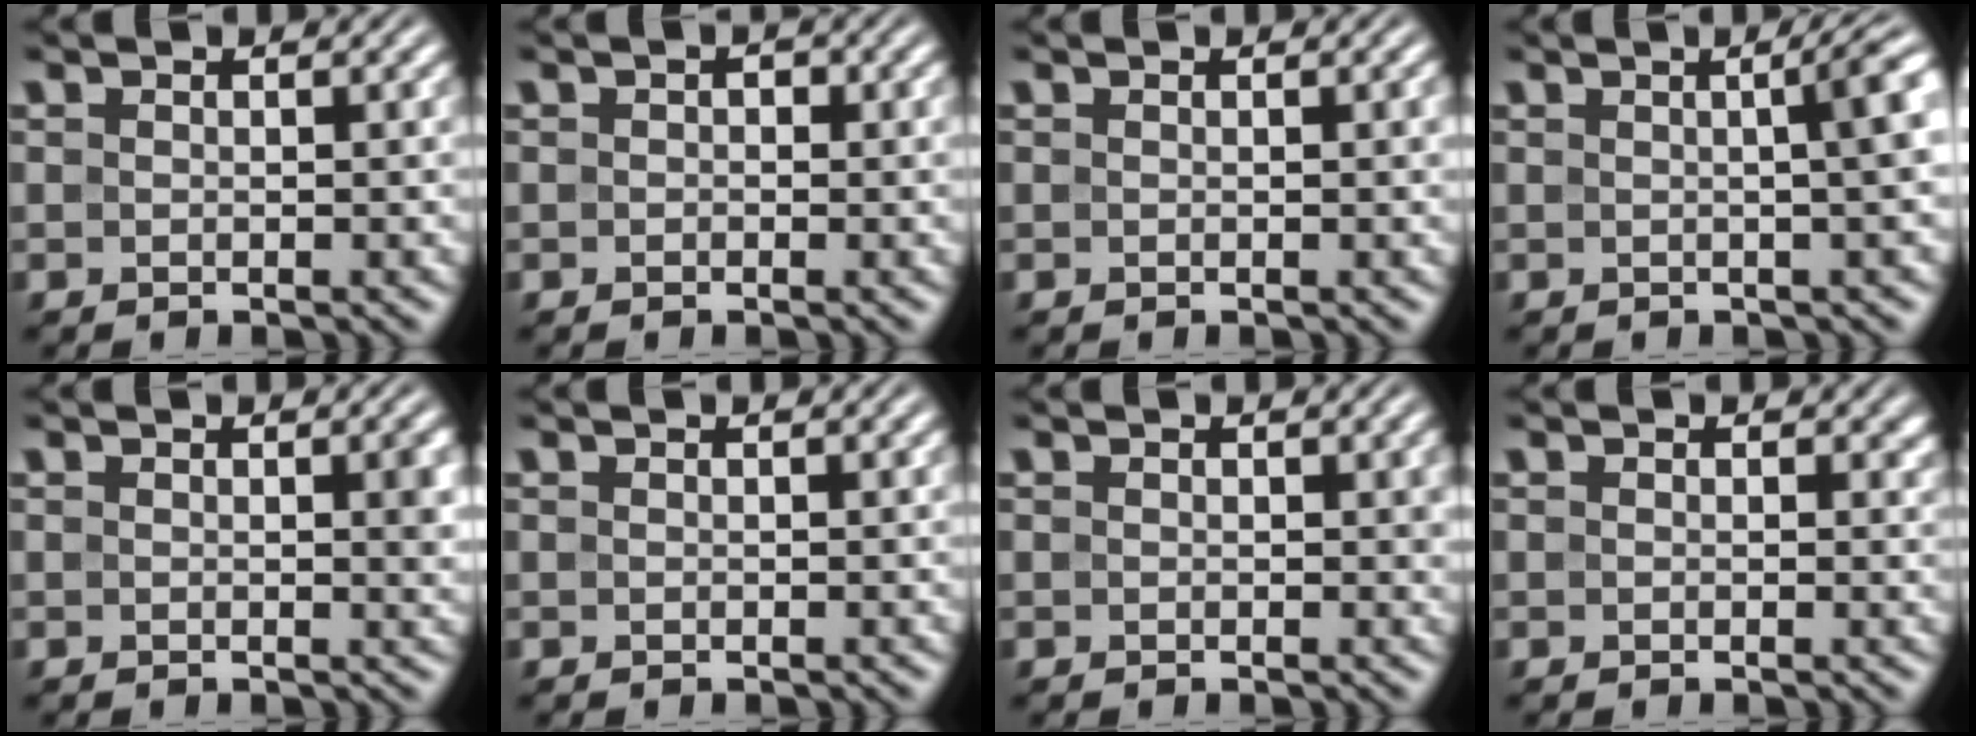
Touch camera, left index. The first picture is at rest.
{"total": 0.8, "force": [0.0, 0.6, 0.6], "torque": [-0.006, -0.001, -0.002]}
{"total": 0.5, "force": [0.1, 0.0, 0.5], "torque": [-0.006, 0.003, 0.001]}
{"total": 4.9, "force": [0.5, 1.5, 4.6], "torque": [-0.030, 0.021, 0.004]}
{"total": 1.5, "force": [0.3, 0.3, 1.5], "torque": [-0.017, 0.000, 0.003]}
{"total": 0.0}
{"total": 0.7, "force": [0.3, 0.5, 0.3], "torque": [-0.001, 0.000, 0.002]}
{"total": 0.8, "force": [0.3, 0.7, 0.4], "torque": [0.000, -0.002, -0.001]}